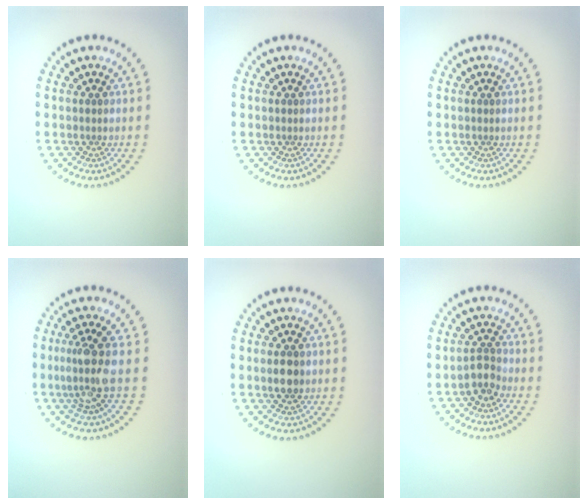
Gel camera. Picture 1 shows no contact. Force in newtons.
{"total": 0.0}
{"total": 0.0}
{"total": 3.6, "press": 2.7, "slide": 2.4}
{"total": 2.1, "press": 2.1, "slide": 0.2}
{"total": 2.0, "press": 1.6, "slide": 1.2}